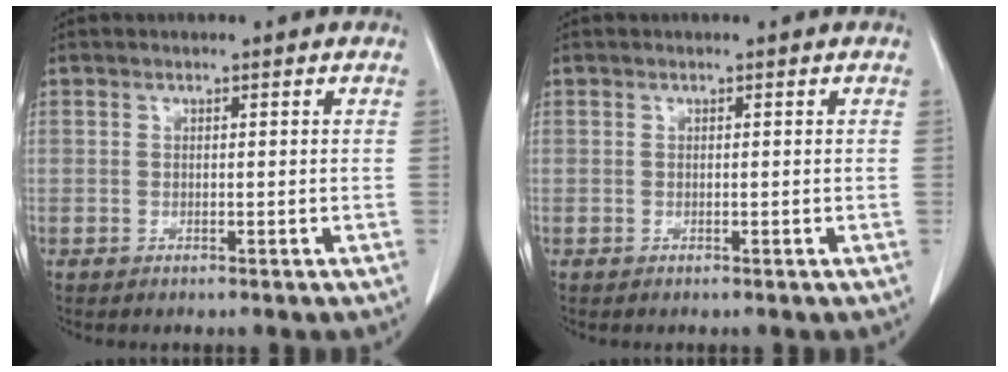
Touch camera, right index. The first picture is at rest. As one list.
[{"total": 0.0}]